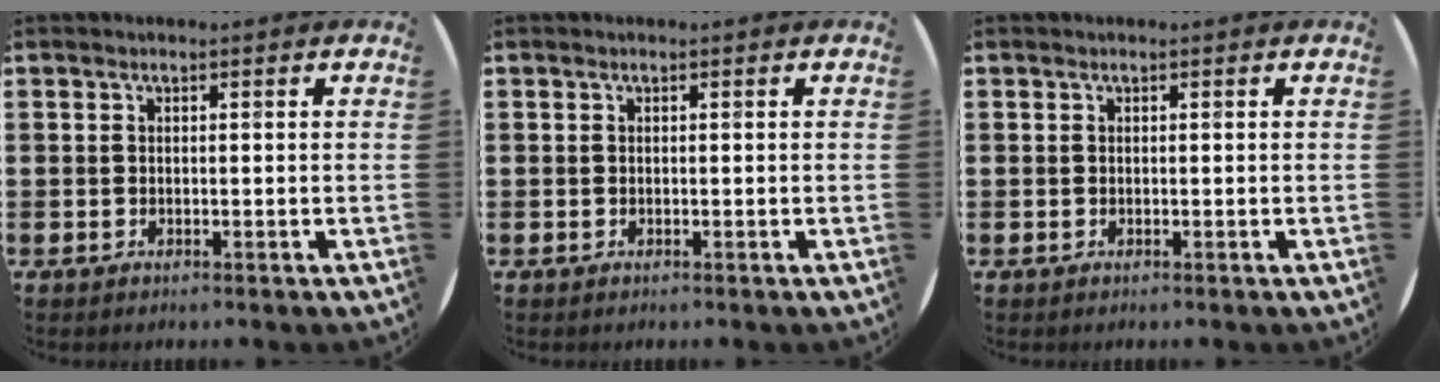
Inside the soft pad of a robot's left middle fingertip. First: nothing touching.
{"total": 0.0}
{"total": 0.0}